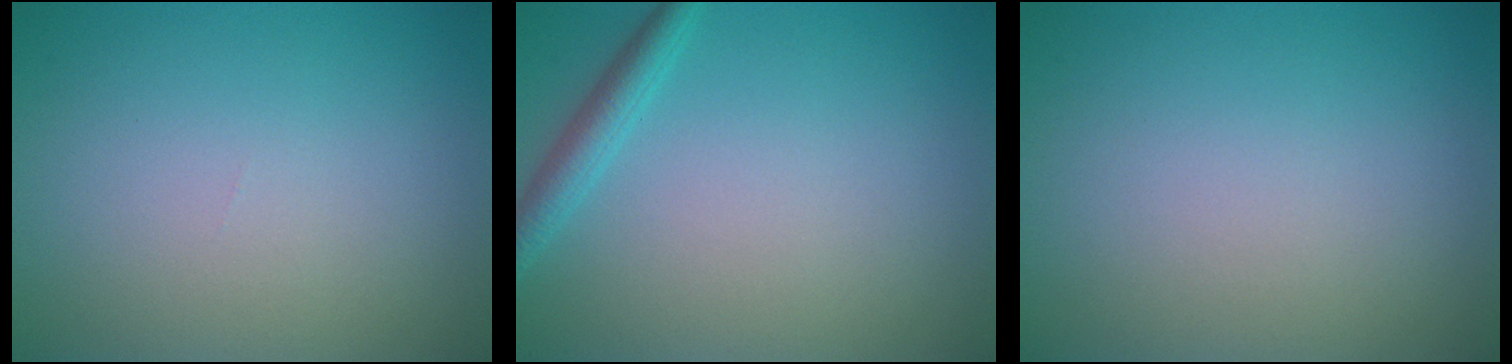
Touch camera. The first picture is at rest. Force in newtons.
{"total": 2.1, "press": 2.1, "slide": 0.1}
{"total": 0.0}